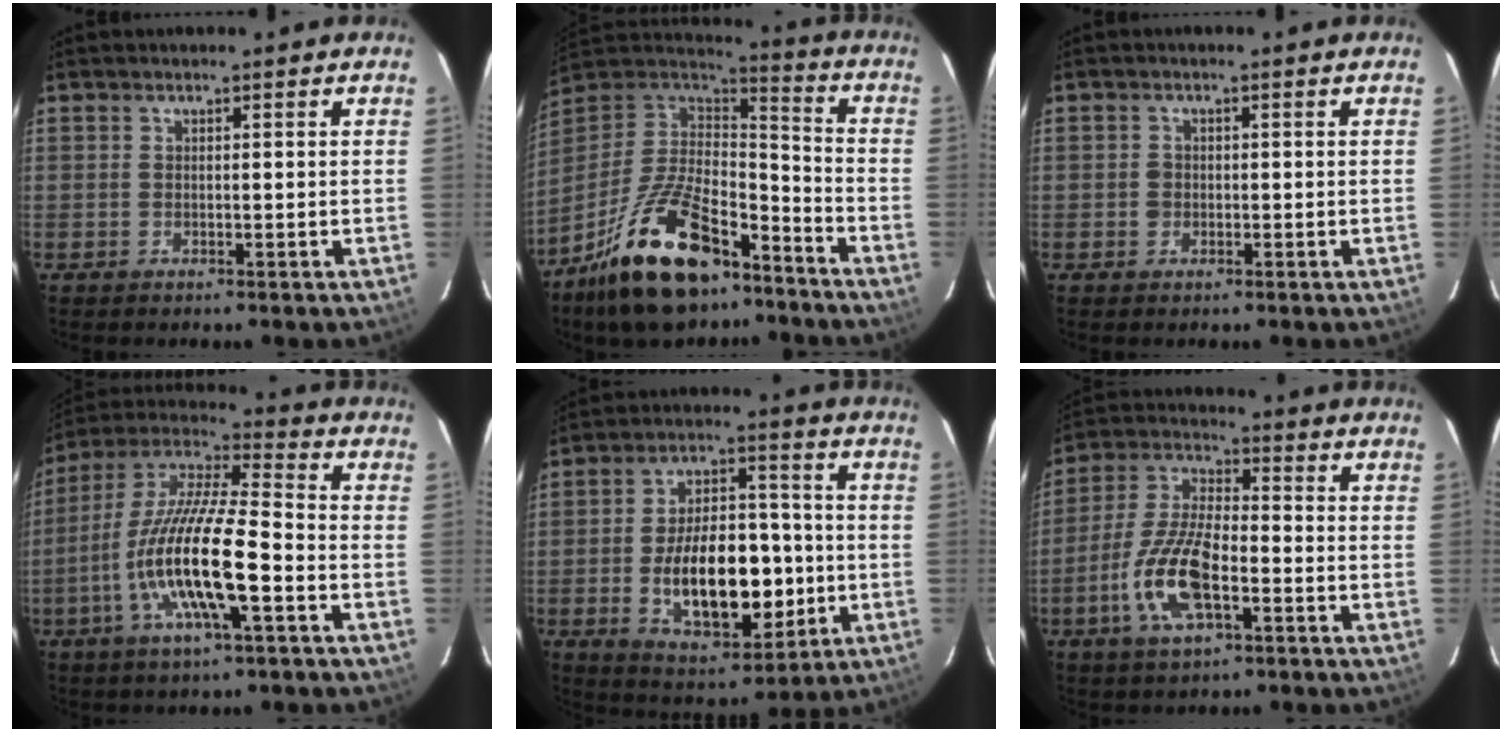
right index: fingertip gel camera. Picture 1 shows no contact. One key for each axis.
{"total": 23.9, "fx": -15.4, "fy": 10.5, "fz": 15.0, "tx": -0.296, "ty": -0.006, "tz": -0.253}
{"total": 1.5, "fx": -0.3, "fy": 1.5, "fz": 0.2, "tx": -0.004, "ty": 0.002, "tz": -0.003}
{"total": 17.9, "fx": -5.9, "fy": 3.7, "fz": 16.5, "tx": -0.324, "ty": -0.015, "tz": -0.120}
{"total": 18.6, "fx": -3.4, "fy": 10.1, "fz": 15.2, "tx": -0.268, "ty": 0.011, "tz": -0.031}
{"total": 13.5, "fx": -5.1, "fy": 5.1, "fz": 11.4, "tx": -0.247, "ty": -0.003, "tz": -0.098}